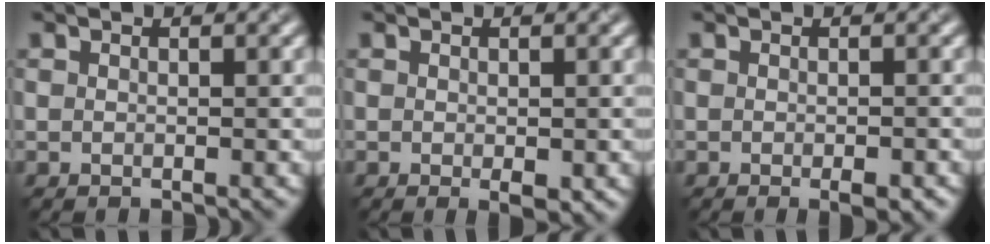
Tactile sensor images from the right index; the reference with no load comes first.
{"total": 1.4, "force": [-0.4, 0.5, 1.3], "torque": [-0.020, -0.007, -0.002]}
{"total": 1.7, "force": [-0.9, 0.4, 1.4], "torque": [-0.018, -0.005, -0.010]}